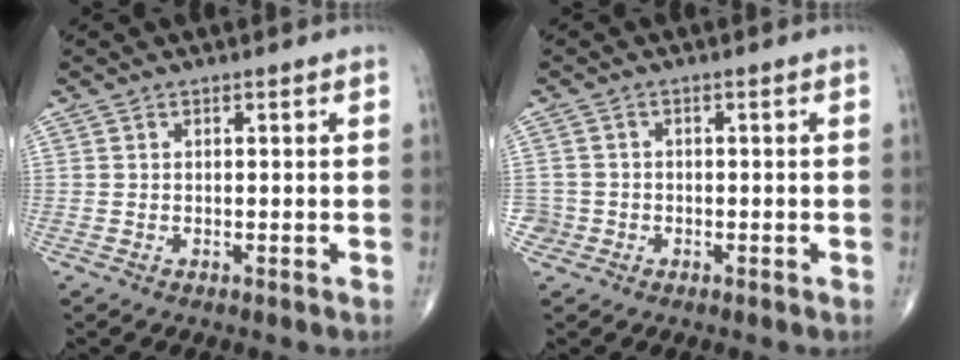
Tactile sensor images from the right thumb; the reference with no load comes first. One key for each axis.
{"total": 2.4, "fx": -0.9, "fy": 2.2, "fz": -0.3, "tx": 0.017, "ty": 0.010, "tz": -0.021}